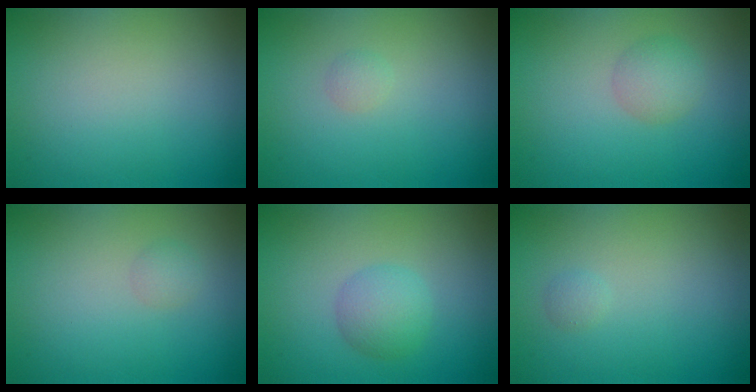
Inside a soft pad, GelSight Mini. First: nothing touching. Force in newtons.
{"total": 0.7, "press": 0.7, "slide": 0.1}
{"total": 2.2, "press": 2.2, "slide": 0.1}
{"total": 1.0, "press": 1.0, "slide": 0.0}
{"total": 2.7, "press": 2.7, "slide": 0.0}
{"total": 0.6, "press": 0.6, "slide": 0.0}